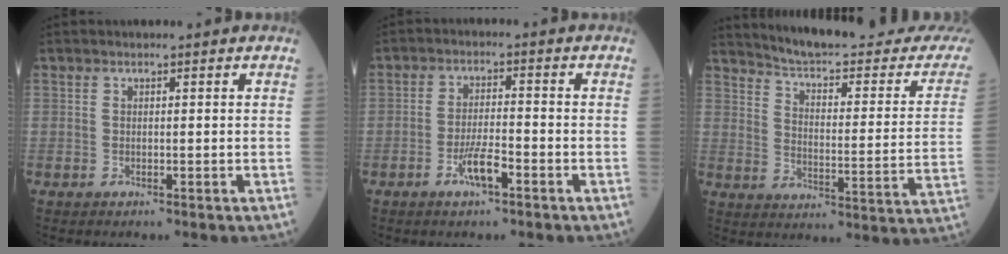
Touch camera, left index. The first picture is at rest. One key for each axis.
{"total": 4.4, "fx": -2.4, "fy": 0.8, "fz": 3.6, "tx": -0.074, "ty": 0.000, "tz": -0.047}
{"total": 23.9, "fx": 22.6, "fy": 1.6, "fz": 7.7, "tx": -0.104, "ty": -0.099, "tz": 0.279}